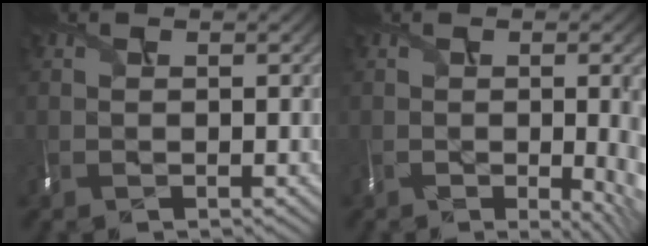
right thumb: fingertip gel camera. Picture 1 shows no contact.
{"total": 9.8, "force": [-1.3, 3.4, 9.1], "torque": [-0.086, -0.005, -0.011]}